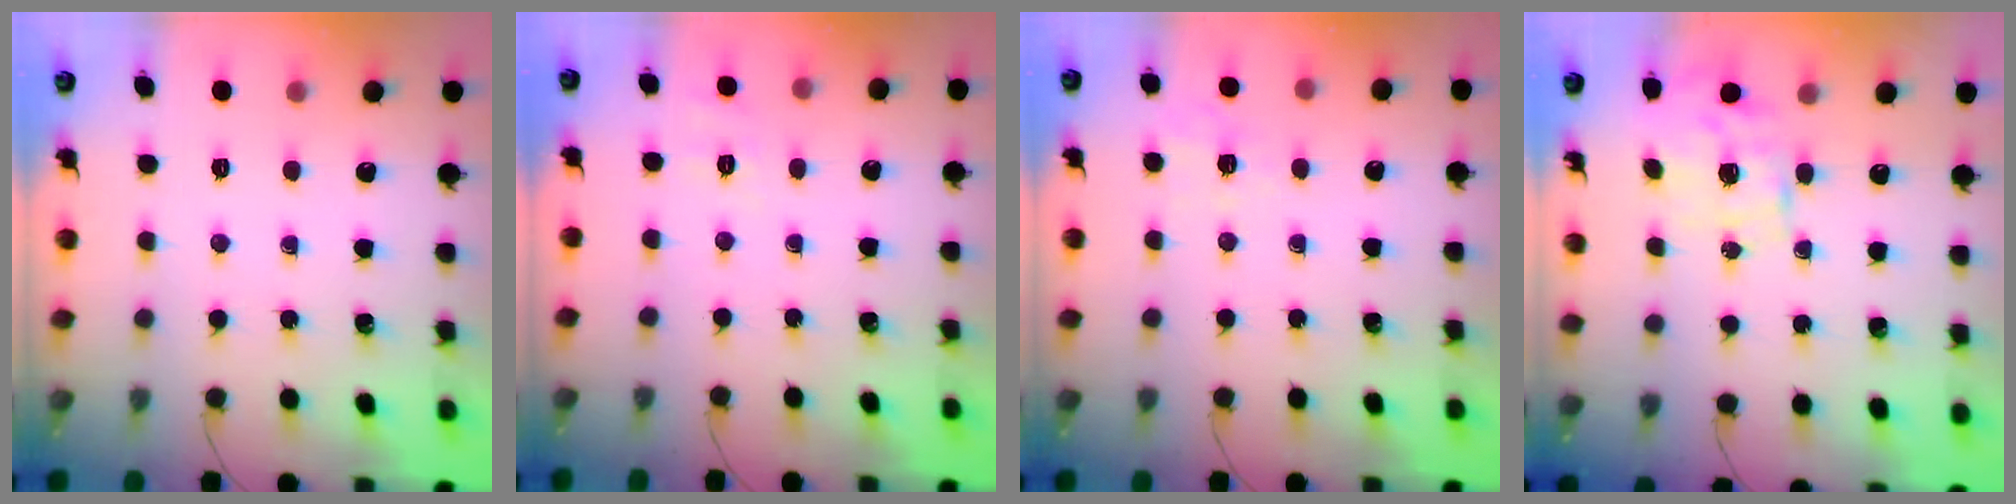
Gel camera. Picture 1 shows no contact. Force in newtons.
{"total": 1.9, "press": 0.3, "slide": 1.9}
{"total": 2.0, "press": 0.8, "slide": 1.8}
{"total": 1.6, "press": 1.4, "slide": 0.8}